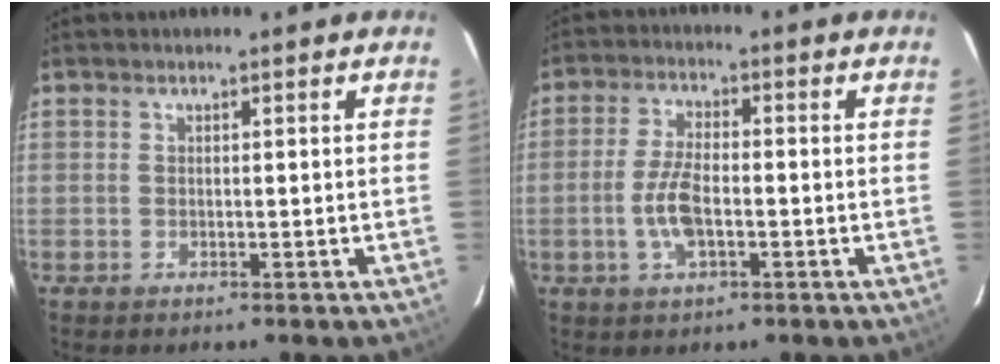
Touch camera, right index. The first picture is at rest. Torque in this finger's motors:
{"motor_torque": [0.26, -0.01, 0.10, 0.11]}